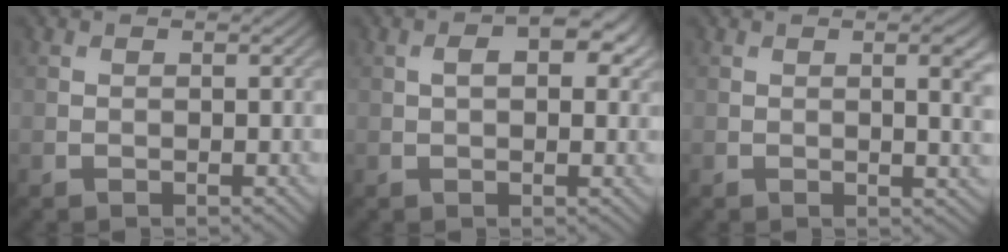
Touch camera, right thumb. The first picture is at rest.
{"total": 5.3, "force": [1.6, 2.7, 4.3], "torque": [-0.067, 0.002, 0.023]}
{"total": 3.5, "force": [0.8, 0.9, 3.3], "torque": [-0.049, 0.003, 0.014]}